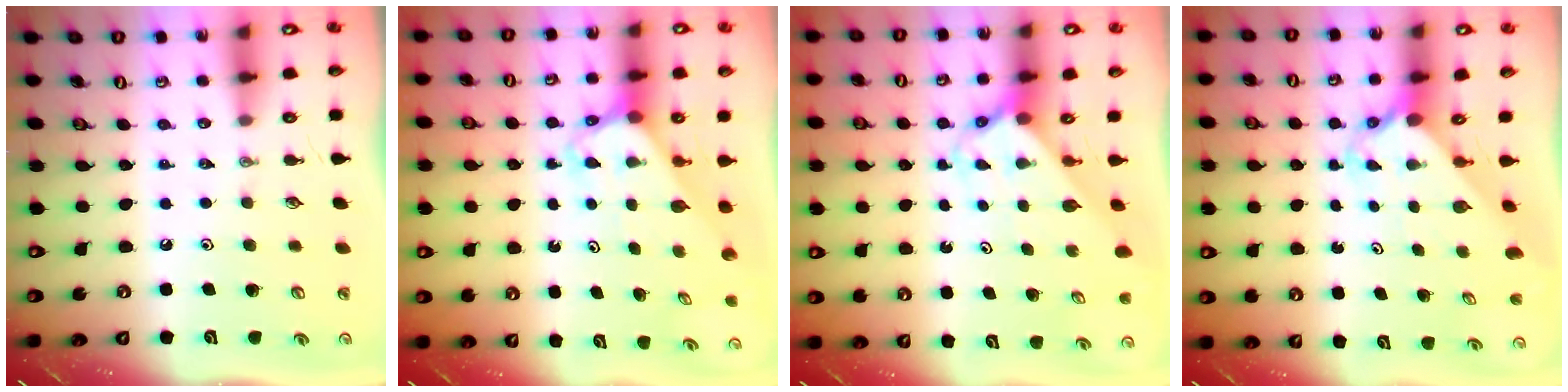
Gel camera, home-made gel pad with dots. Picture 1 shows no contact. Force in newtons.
{"total": 2.8, "press": 2.8, "slide": 0.2}
{"total": 2.2, "press": 2.2, "slide": 0.1}
{"total": 2.3, "press": 2.3, "slide": 0.2}